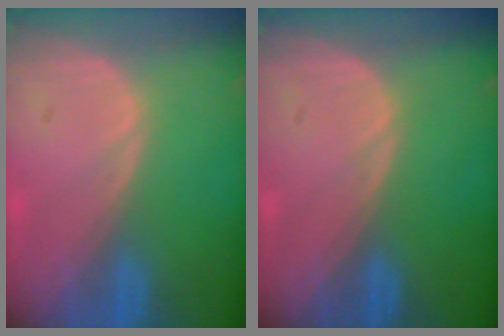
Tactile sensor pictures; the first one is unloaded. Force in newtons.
{"total": 0.0}